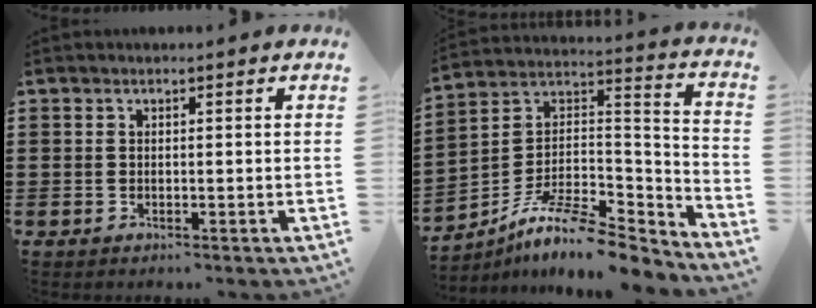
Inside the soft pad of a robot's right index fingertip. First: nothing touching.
{"total": 10.2, "force": [-8.2, 2.6, 5.4], "torque": [-0.109, 0.009, -0.166]}